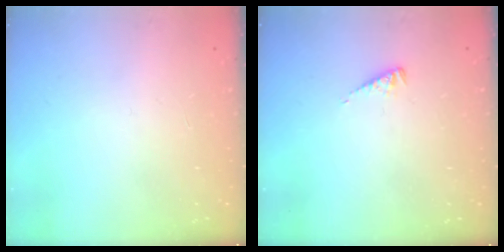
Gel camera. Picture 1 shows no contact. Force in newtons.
{"total": 2.7, "press": 2.7, "slide": 0.3}